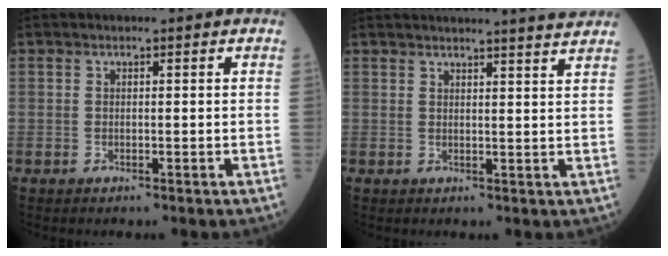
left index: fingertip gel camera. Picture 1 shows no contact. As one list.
[{"total": 7.8, "force": [7.4, -1.1, 2.2], "torque": [-0.030, 0.002, 0.079]}]